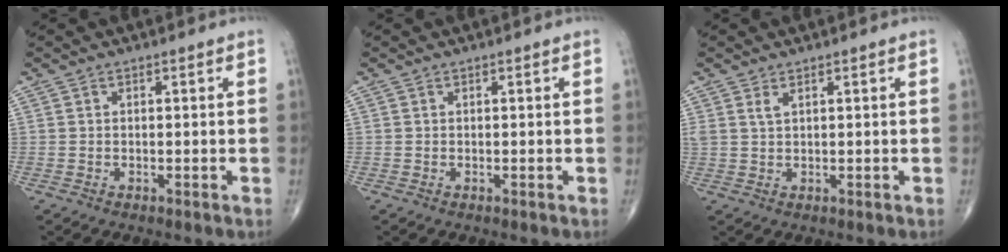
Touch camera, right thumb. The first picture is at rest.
{"total": 0.0}
{"total": 1.5, "force": [1.0, 0.5, 1.0], "torque": [-0.024, 0.000, 0.025]}